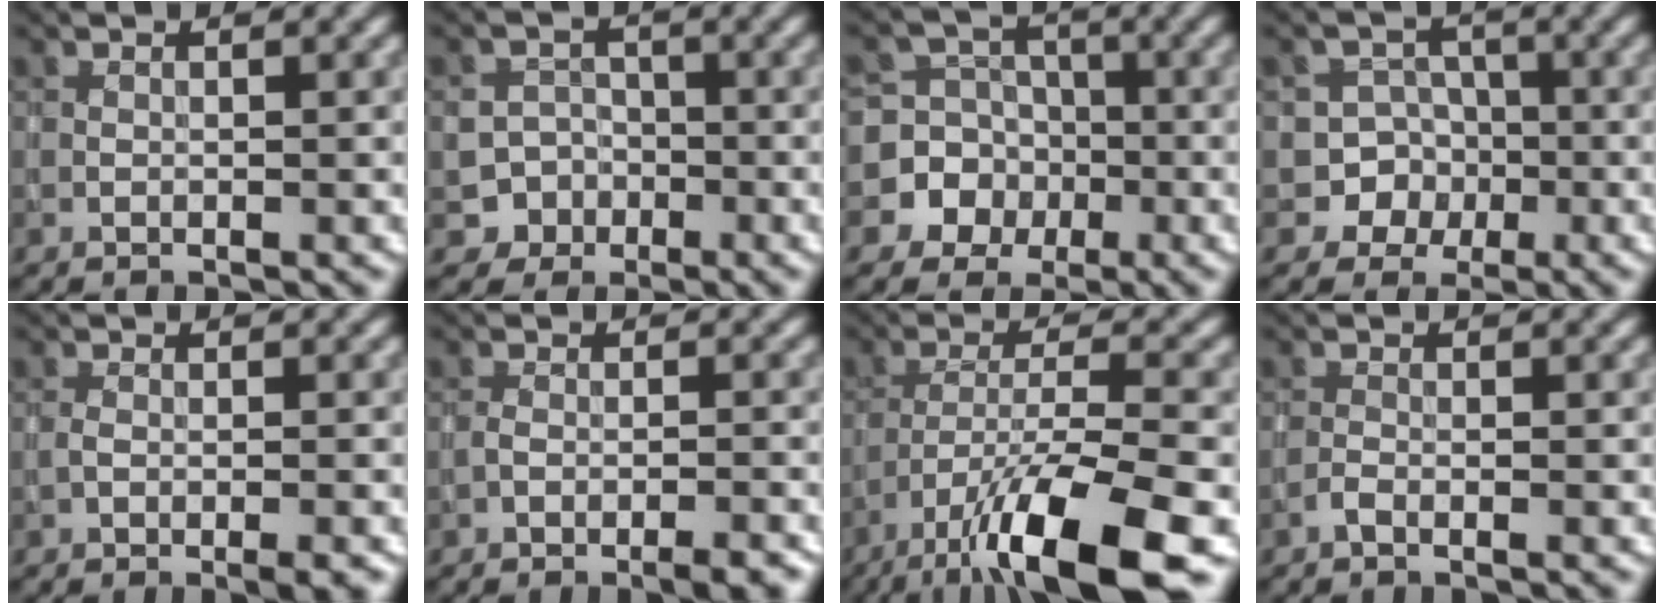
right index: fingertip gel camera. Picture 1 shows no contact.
{"total": 4.5, "force": [-2.4, 3.7, -0.1], "torque": [0.034, -0.006, -0.048]}
{"total": 8.5, "force": [-3.0, 7.9, 0.8], "torque": [-0.014, 0.000, -0.070]}
{"total": 6.1, "force": [-2.3, 5.7, 0.2], "torque": [0.023, 0.003, -0.056]}
{"total": 2.5, "force": [-1.6, 0.4, 1.8], "torque": [-0.045, -0.002, -0.028]}
{"total": 3.7, "force": [-2.9, 0.9, 2.1], "torque": [-0.039, 0.000, -0.042]}
{"total": 11.5, "force": [-7.3, 2.9, 8.4], "torque": [-0.152, -0.008, -0.126]}
{"total": 0.7, "force": [-0.5, 0.1, 0.4], "torque": [-0.008, 0.000, -0.013]}